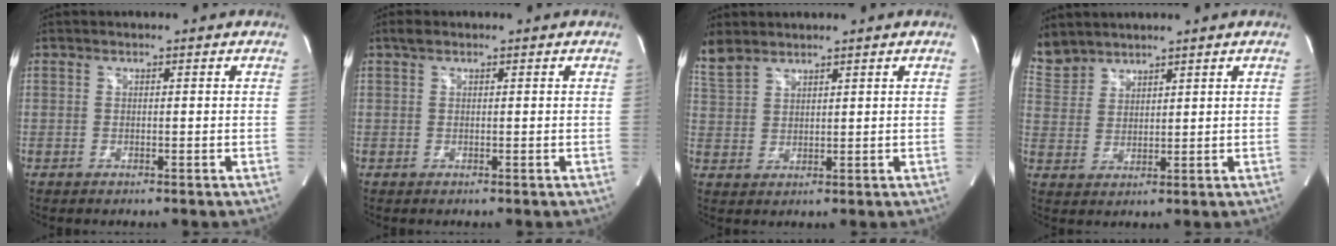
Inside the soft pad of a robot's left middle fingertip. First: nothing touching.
{"total": 1.0, "force": [0.7, 0.4, 0.5], "torque": [-0.013, 0.014, 0.012]}
{"total": 5.5, "force": [4.8, 1.9, 1.7], "torque": [-0.051, 0.015, 0.112]}
{"total": 6.7, "force": [6.0, 2.8, 0.6], "torque": [-0.019, 0.010, 0.134]}